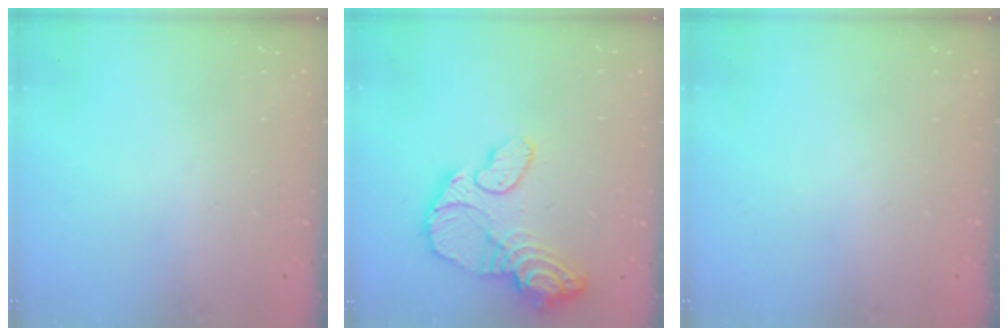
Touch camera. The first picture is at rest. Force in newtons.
{"total": 15.7, "press": 15.6, "slide": 1.7}
{"total": 0.0}